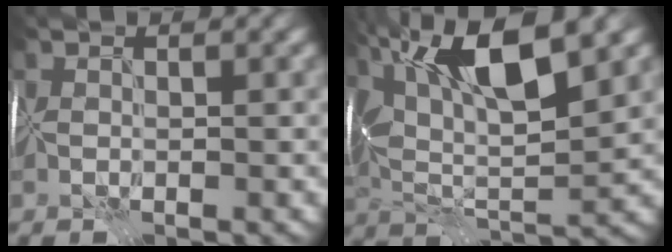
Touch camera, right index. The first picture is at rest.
{"total": 11.6, "force": [5.3, 3.7, 9.6], "torque": [-0.177, 0.014, 0.092]}